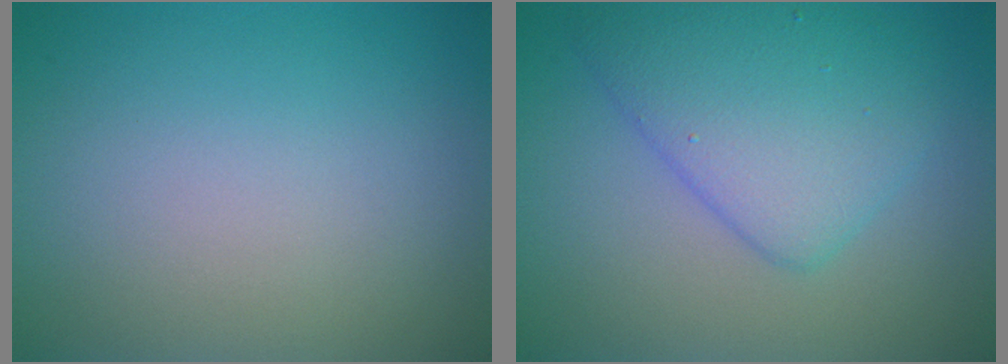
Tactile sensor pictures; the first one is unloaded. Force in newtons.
{"total": 5.5, "press": 5.5, "slide": 0.1}